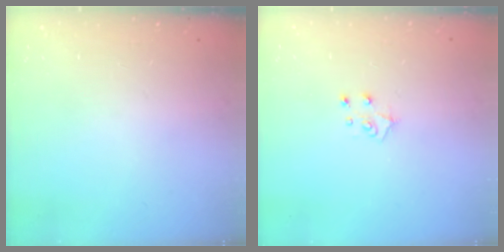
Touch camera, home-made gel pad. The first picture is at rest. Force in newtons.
{"total": 5.6, "press": 5.6, "slide": 0.5}